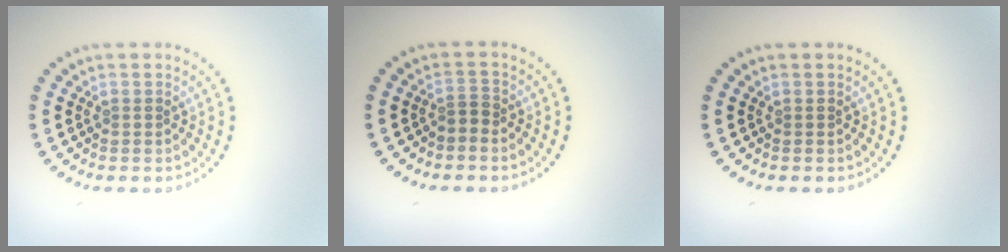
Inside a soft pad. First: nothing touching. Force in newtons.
{"total": 1.3, "press": 0.9, "slide": 0.9}
{"total": 0.0}